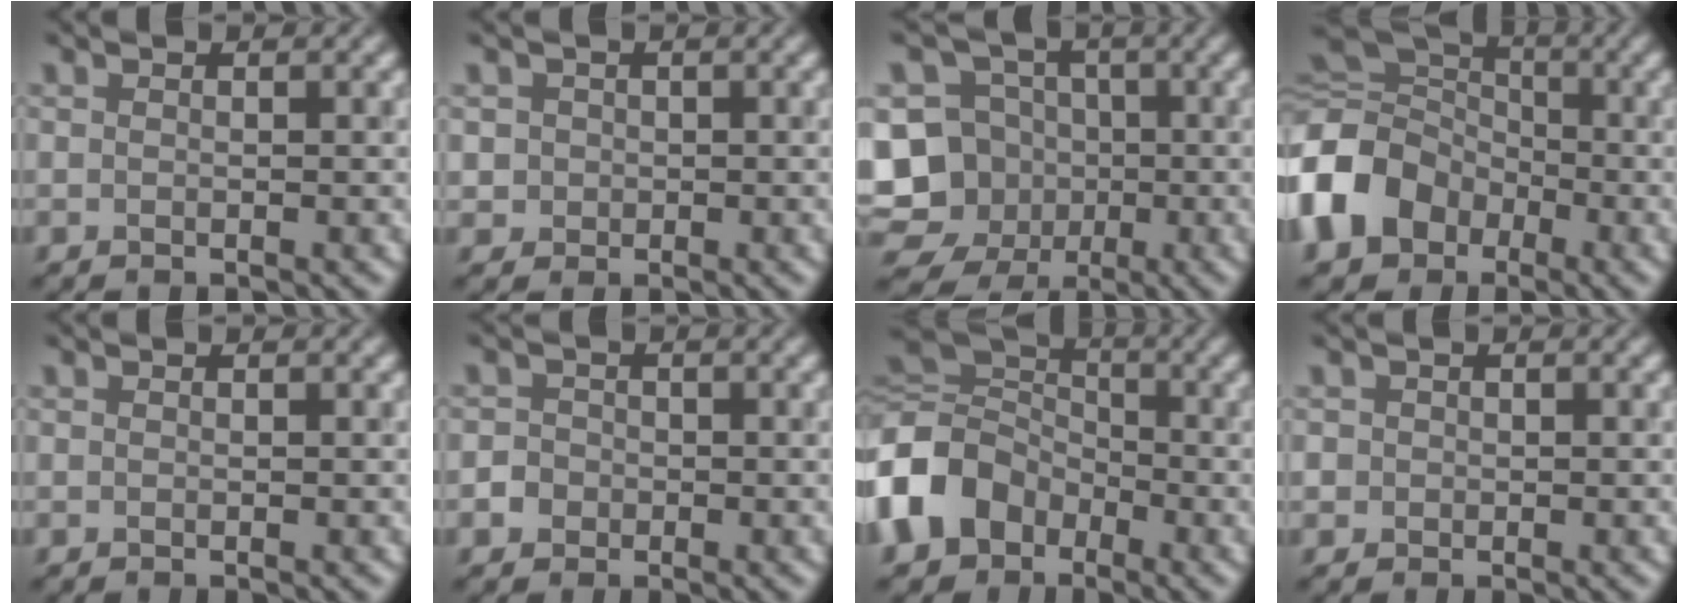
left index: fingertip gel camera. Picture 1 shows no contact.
{"total": 1.6, "force": [0.3, 1.5, 0.3], "torque": [0.004, 0.002, 0.014]}
{"total": 12.0, "force": [-3.1, 11.1, 3.5], "torque": [-0.083, 0.001, -0.066]}
{"total": 12.1, "force": [-3.4, 10.0, 5.9], "torque": [-0.151, -0.021, -0.087]}
{"total": 0.0}
{"total": 2.3, "force": [-0.7, 2.1, 0.7], "torque": [0.005, 0.008, -0.023]}
{"total": 9.1, "force": [-2.9, 7.3, 4.5], "torque": [-0.117, -0.005, -0.074]}
{"total": 1.1, "force": [0.1, 1.1, 0.2], "torque": [0.008, -0.003, -0.001]}